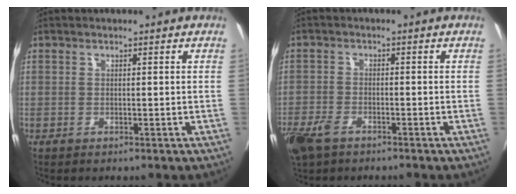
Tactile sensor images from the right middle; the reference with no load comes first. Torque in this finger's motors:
{"motor_torque": [1.07, -1.07, 0.33, 0.17]}